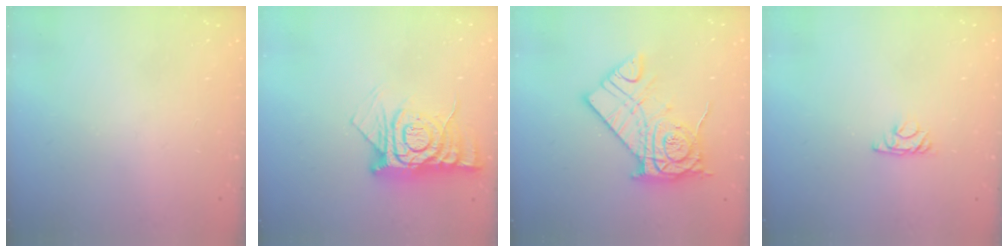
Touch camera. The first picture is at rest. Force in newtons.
{"total": 12.8, "press": 12.8, "slide": 1.0}
{"total": 16.8, "press": 16.8, "slide": 0.6}
{"total": 4.3, "press": 4.3, "slide": 0.7}